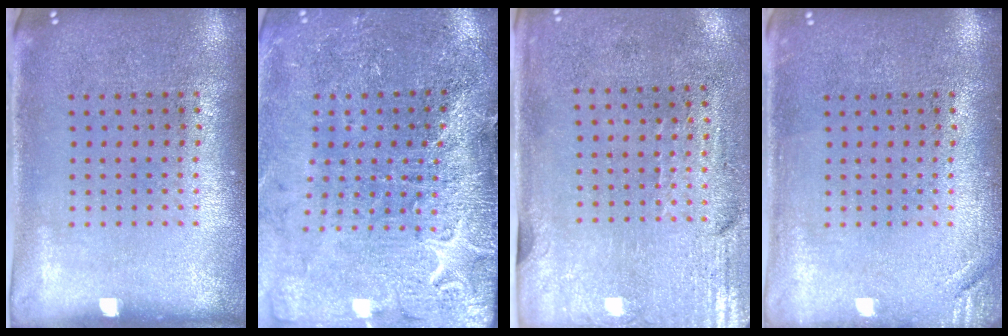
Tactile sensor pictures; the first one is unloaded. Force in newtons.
{"total": 3.2, "press": 3.2, "slide": 0.4}
{"total": 3.0, "press": 2.5, "slide": 1.6}
{"total": 1.3, "press": 1.3, "slide": 0.3}